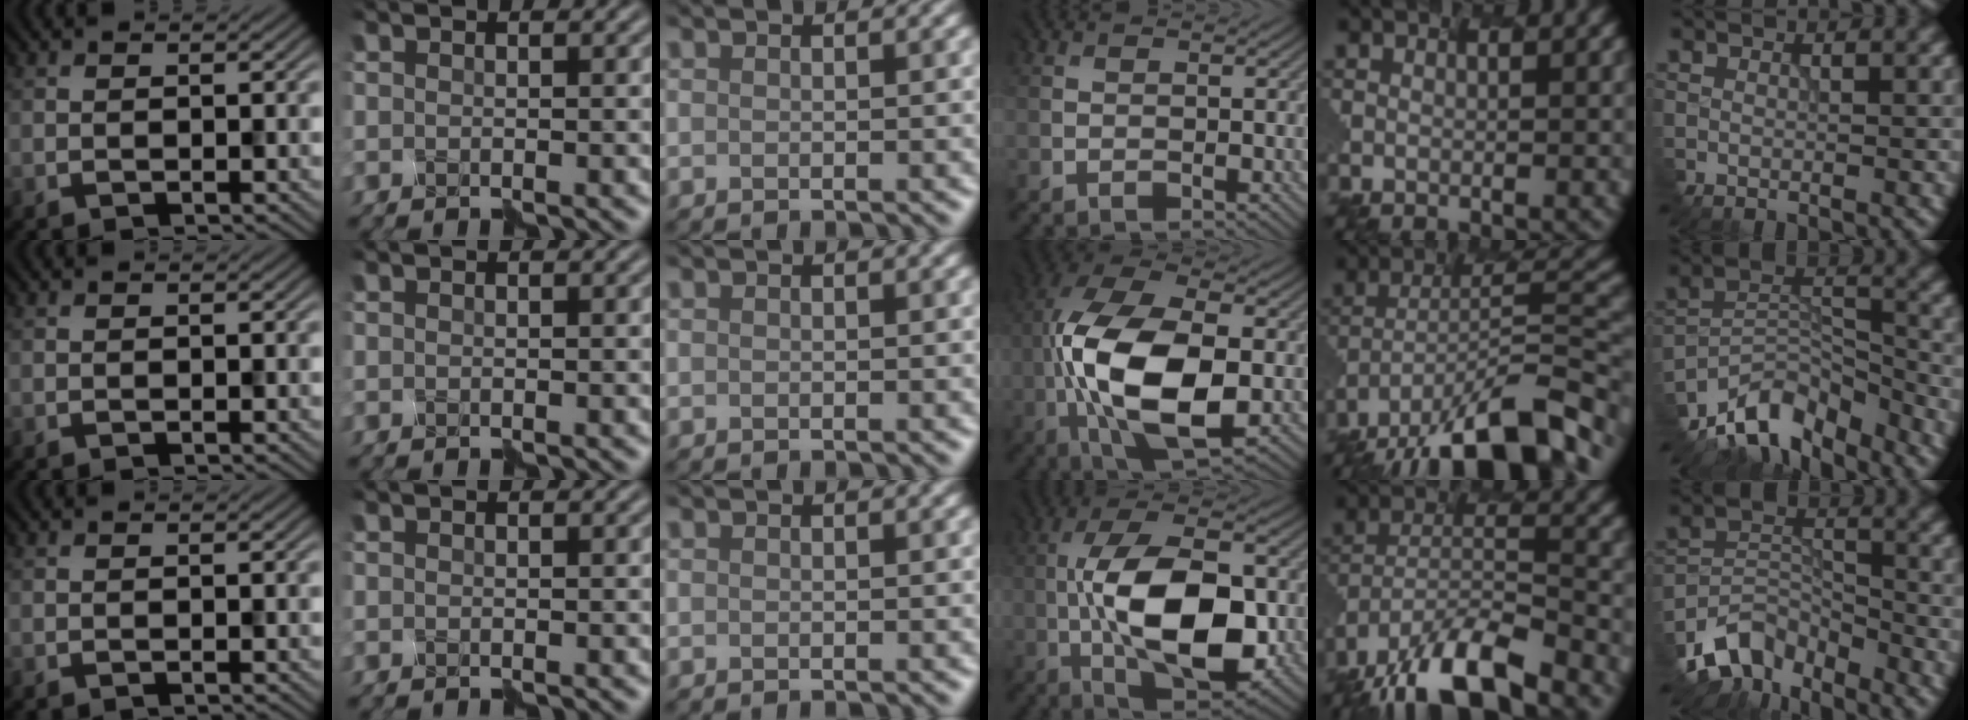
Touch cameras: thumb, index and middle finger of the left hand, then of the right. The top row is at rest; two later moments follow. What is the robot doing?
{"motion": "disassemble", "object": "markers"}